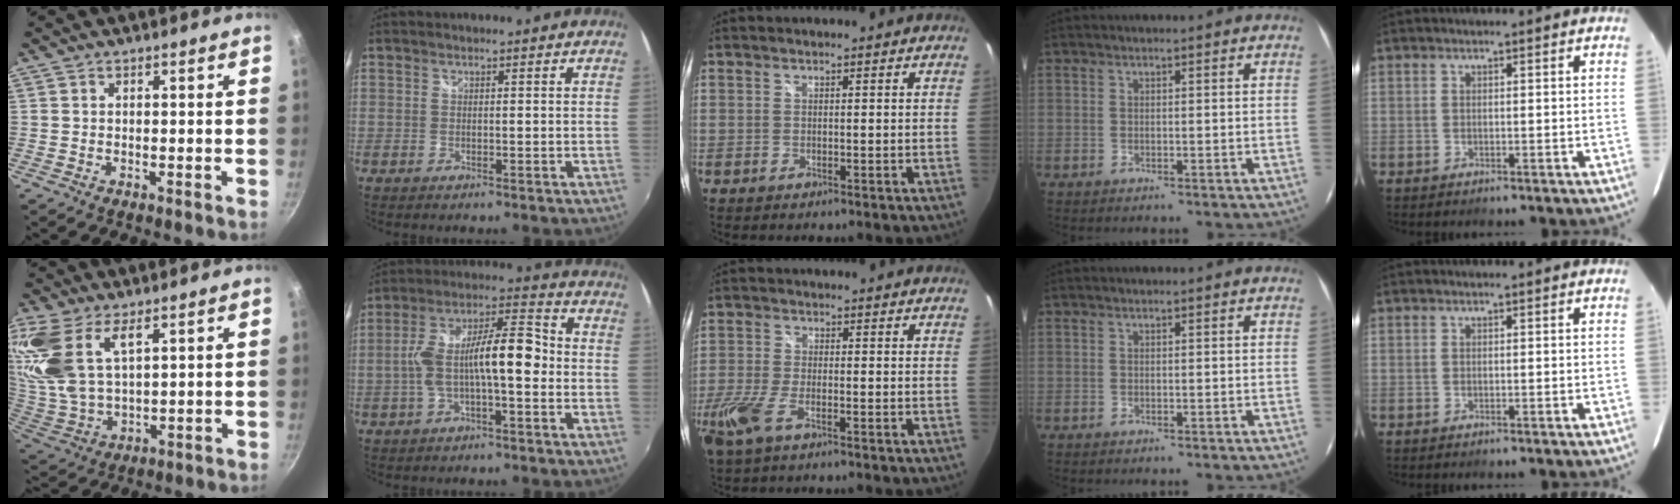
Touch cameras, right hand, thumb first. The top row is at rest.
{"thumb": {"total": 17.8, "force": [8.9, 9.0, 12.5], "torque": [-0.271, -0.014, 0.189]}, "index": {"total": 12.3, "force": [-2.0, 3.5, 11.6], "torque": [-0.219, 0.023, -0.034]}, "middle": {"total": 8.3, "force": [-4.7, 3.1, 6.1], "torque": [-0.154, -0.020, -0.092]}}